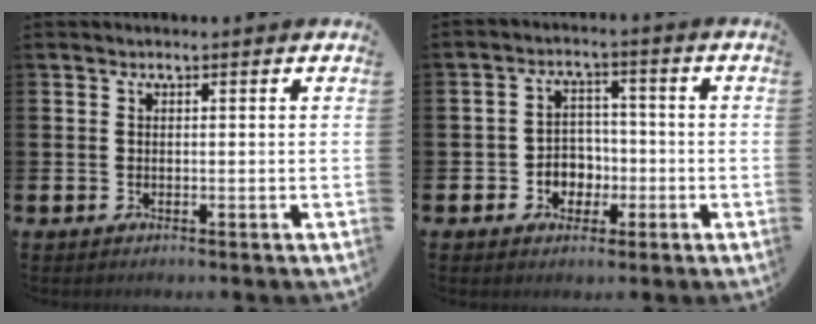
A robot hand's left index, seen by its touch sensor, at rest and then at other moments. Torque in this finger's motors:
{"motor_torque": [0.41, -0.13, 0.08, 0.07]}